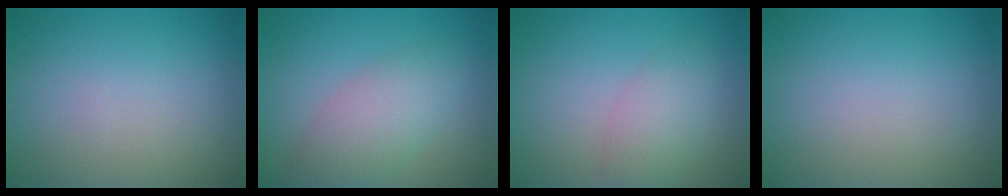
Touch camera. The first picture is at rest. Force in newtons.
{"total": 4.3, "press": 4.3, "slide": 0.1}
{"total": 3.0, "press": 3.0, "slide": 0.2}
{"total": 0.0}